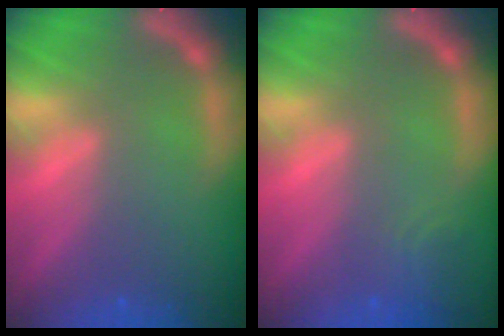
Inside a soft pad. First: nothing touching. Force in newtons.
{"total": 1.9}